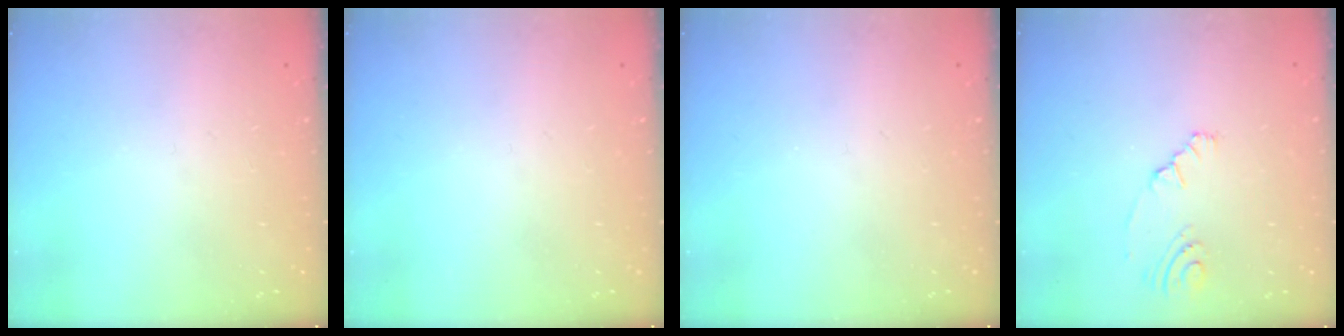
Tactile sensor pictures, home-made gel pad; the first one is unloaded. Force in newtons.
{"total": 0.0}
{"total": 0.0}
{"total": 5.2, "press": 2.1, "slide": 4.8}